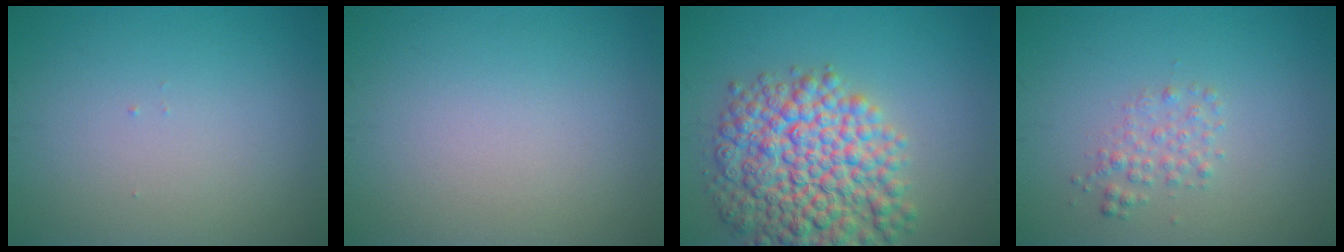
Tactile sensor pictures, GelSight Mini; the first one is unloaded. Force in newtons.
{"total": 0.0}
{"total": 10.4, "press": 10.4, "slide": 0.4}
{"total": 1.6, "press": 1.6, "slide": 0.0}